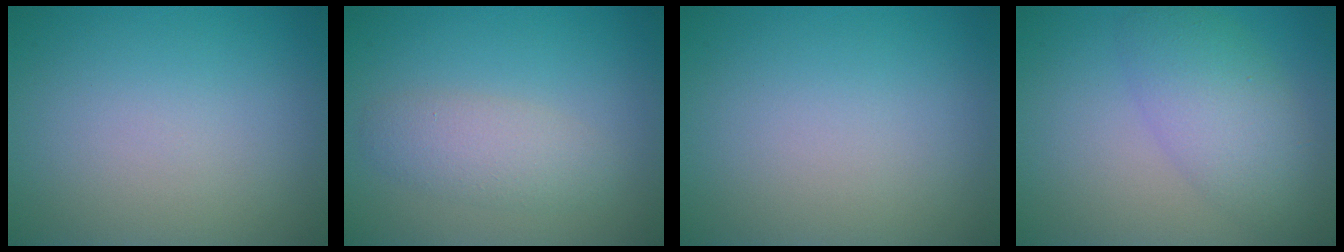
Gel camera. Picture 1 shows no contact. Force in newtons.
{"total": 2.8, "press": 2.8, "slide": 0.1}
{"total": 0.0}
{"total": 4.8, "press": 4.8, "slide": 0.1}